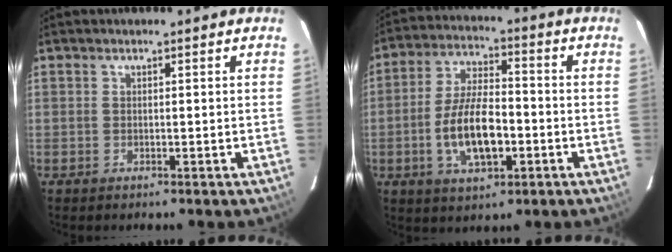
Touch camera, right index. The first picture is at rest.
{"total": 11.7, "force": [-3.2, 5.0, 10.1], "torque": [-0.204, 0.002, -0.054]}